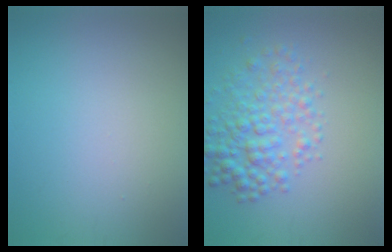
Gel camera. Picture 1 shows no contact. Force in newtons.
{"total": 4.3, "press": 4.3, "slide": 0.2}